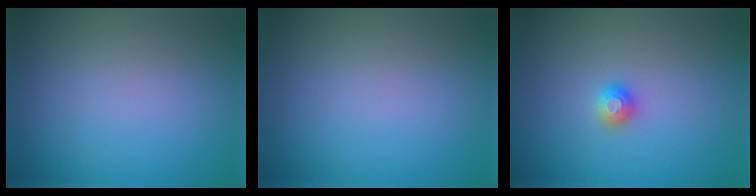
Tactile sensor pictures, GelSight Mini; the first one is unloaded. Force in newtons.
{"total": 0.0}
{"total": 1.2, "press": 1.2, "slide": 0.1}